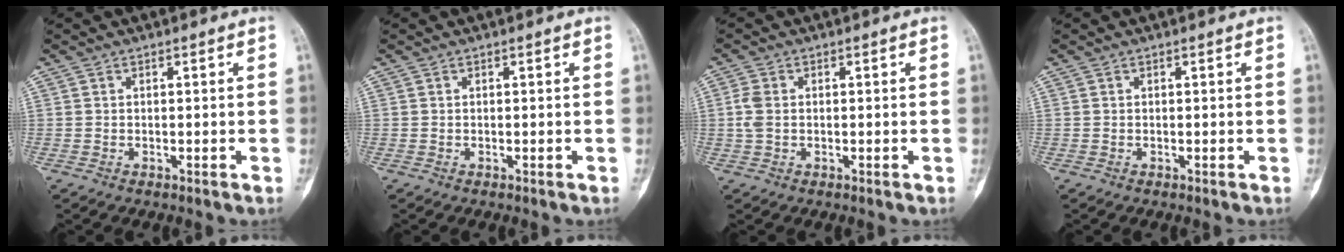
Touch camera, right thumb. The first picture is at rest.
{"total": 0.0}
{"total": 2.9, "force": [0.0, 1.9, 2.1], "torque": [-0.061, 0.003, -0.002]}
{"total": 0.0}